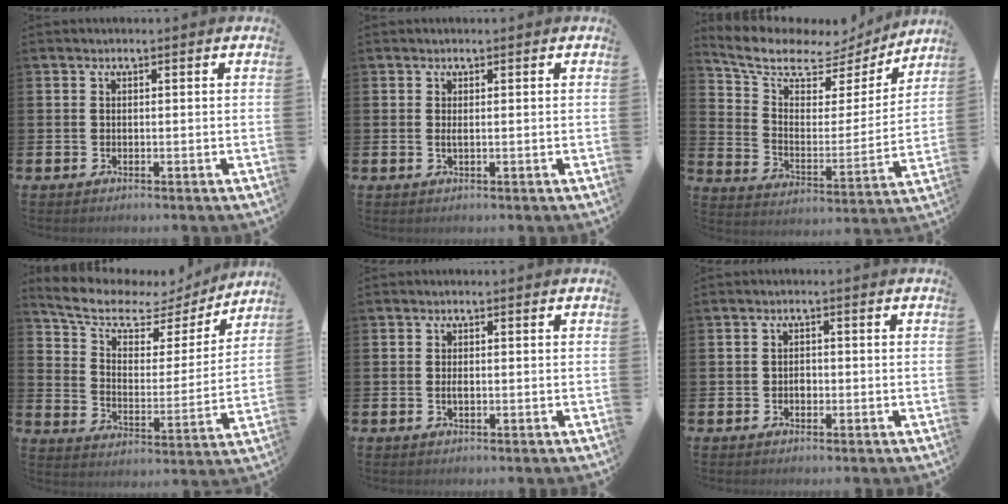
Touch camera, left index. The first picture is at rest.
{"total": 0.6, "force": [0.1, 0.1, 0.6], "torque": [-0.007, -0.003, 0.001]}
{"total": 9.2, "force": [7.8, 3.8, 3.0], "torque": [-0.096, -0.057, 0.130]}
{"total": 8.1, "force": [6.4, 3.7, 3.4], "torque": [-0.091, -0.043, 0.104]}
{"total": 1.0, "force": [-0.1, 0.4, 0.8], "torque": [-0.013, 0.001, -0.004]}
{"total": 1.3, "force": [-0.4, 1.0, 0.7], "torque": [-0.010, 0.004, -0.009]}